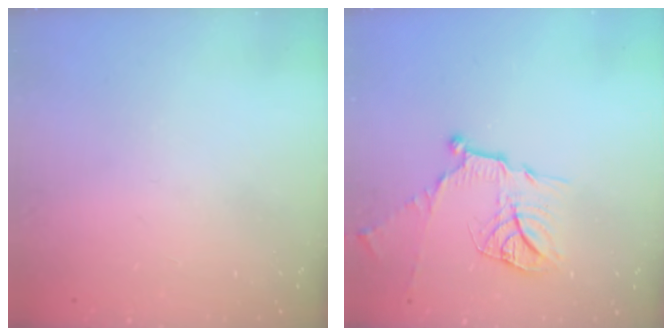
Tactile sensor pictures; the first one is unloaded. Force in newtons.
{"total": 13.4, "press": 13.3, "slide": 1.2}